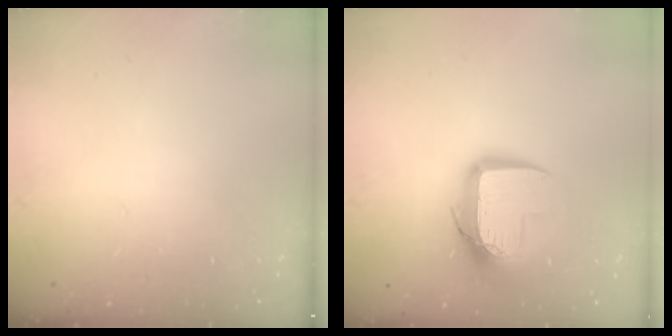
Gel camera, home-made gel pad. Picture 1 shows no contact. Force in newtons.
{"total": 12.3, "press": 12.3, "slide": 0.9}